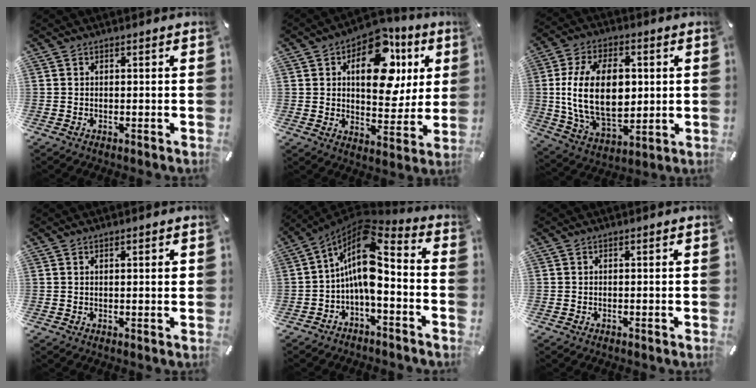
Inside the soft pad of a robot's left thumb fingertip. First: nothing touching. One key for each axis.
{"total": 18.7, "fx": 7.0, "fy": 11.2, "fz": 13.2, "tx": -0.167, "ty": -0.032, "tz": 0.114}
{"total": 19.6, "fx": 1.7, "fy": 12.3, "fz": 15.2, "tx": -0.315, "ty": -0.007, "tz": 0.027}
{"total": 1.4, "fx": 0.6, "fy": 0.2, "fz": 1.2, "tx": -0.025, "ty": 0.001, "tz": 0.009}
{"total": 12.7, "fx": -0.1, "fy": 6.3, "fz": 11.0, "tx": -0.211, "ty": -0.021, "tz": -0.004}
{"total": 0.0}